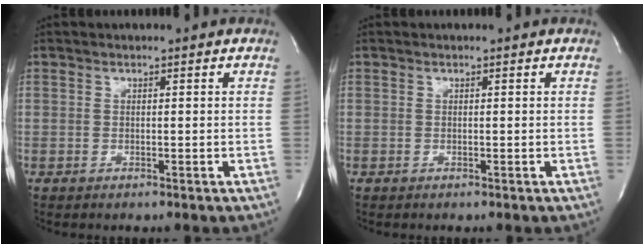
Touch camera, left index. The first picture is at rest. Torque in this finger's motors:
{"motor_torque": [0.00, 0.00, 0.00, 0.01]}